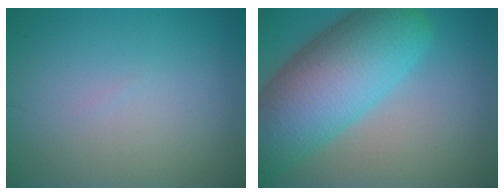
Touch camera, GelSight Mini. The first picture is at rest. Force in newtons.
{"total": 12.0, "press": 12.0, "slide": 0.5}